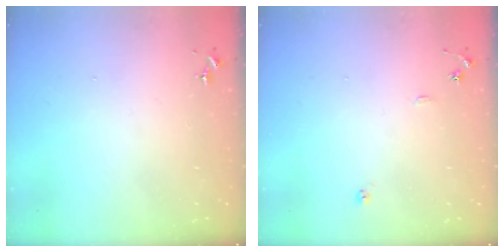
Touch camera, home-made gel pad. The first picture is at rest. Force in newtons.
{"total": 6.9, "press": 6.9, "slide": 0.7}